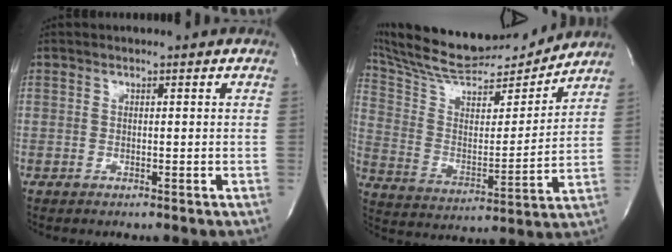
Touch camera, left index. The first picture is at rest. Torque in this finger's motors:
{"motor_torque": [0.89, -0.85, 0.29, 0.10]}